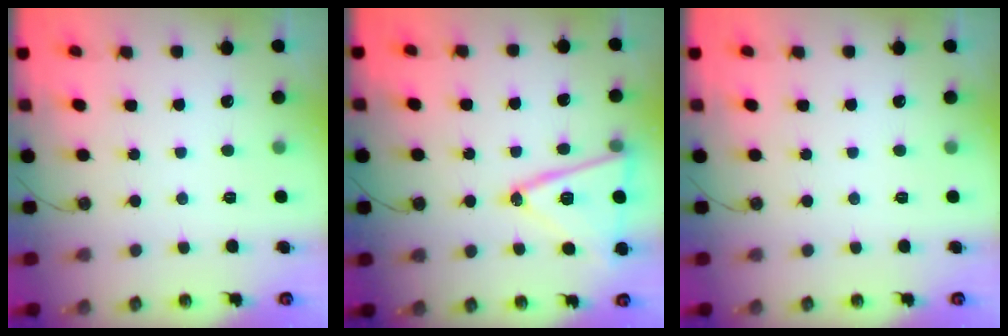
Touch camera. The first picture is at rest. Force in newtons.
{"total": 16.2, "press": 15.9, "slide": 3.4}
{"total": 0.0}